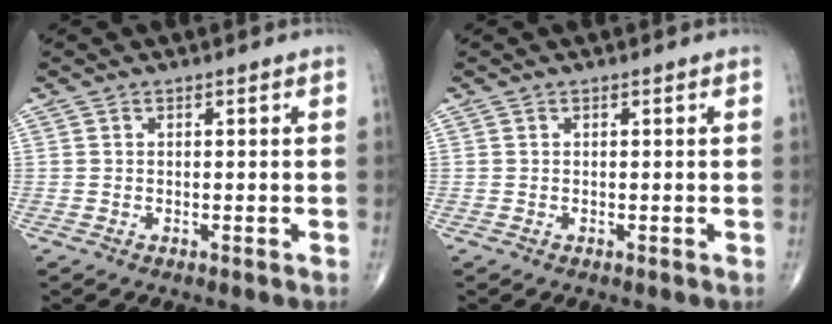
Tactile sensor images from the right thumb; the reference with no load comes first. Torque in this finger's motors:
{"motor_torque": [0.05, 0.05, -0.11, -0.11, 0.01]}